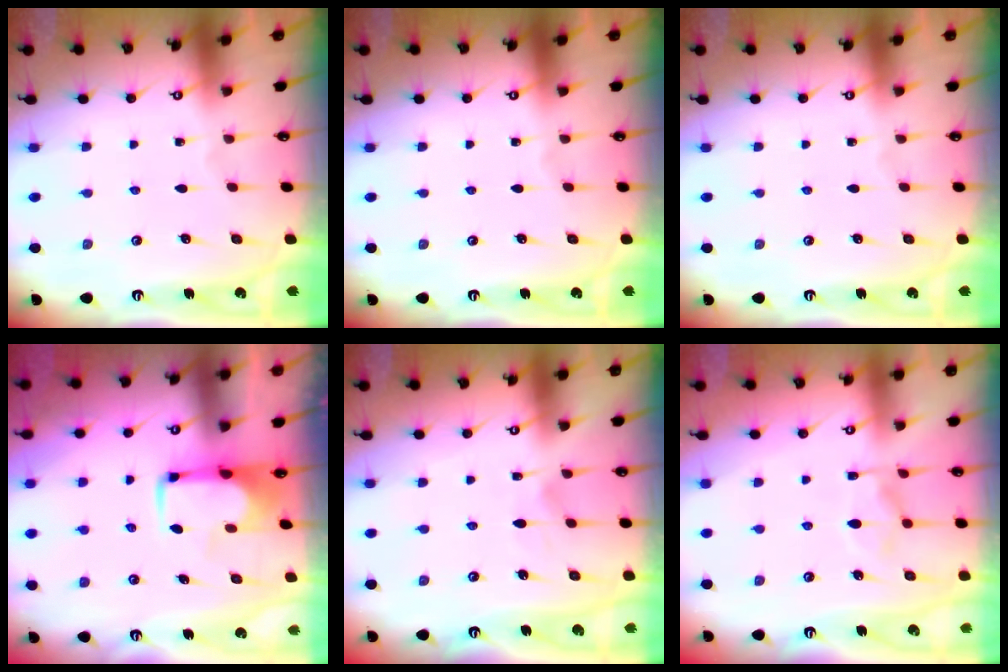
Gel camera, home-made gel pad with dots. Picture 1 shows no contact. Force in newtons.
{"total": 0.0}
{"total": 0.0}
{"total": 1.7, "press": 1.6, "slide": 0.5}
{"total": 3.8, "press": 3.8, "slide": 0.4}
{"total": 7.5, "press": 7.4, "slide": 1.1}